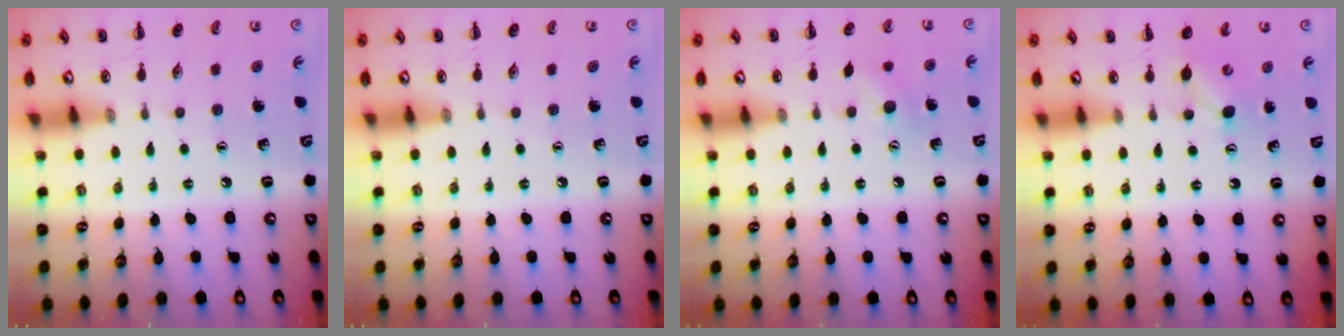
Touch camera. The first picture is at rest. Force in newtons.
{"total": 0.0}
{"total": 6.0, "press": 5.9, "slide": 1.4}
{"total": 3.7, "press": 3.6, "slide": 0.6}